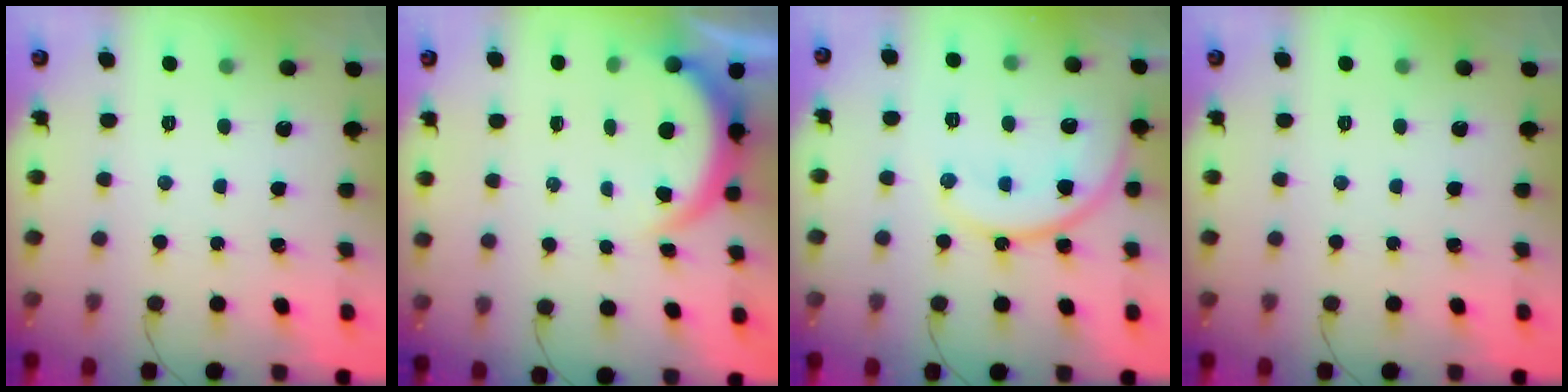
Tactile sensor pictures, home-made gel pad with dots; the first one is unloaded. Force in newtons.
{"total": 4.6, "press": 4.6, "slide": 0.7}
{"total": 14.8, "press": 14.7, "slide": 1.5}
{"total": 0.0}